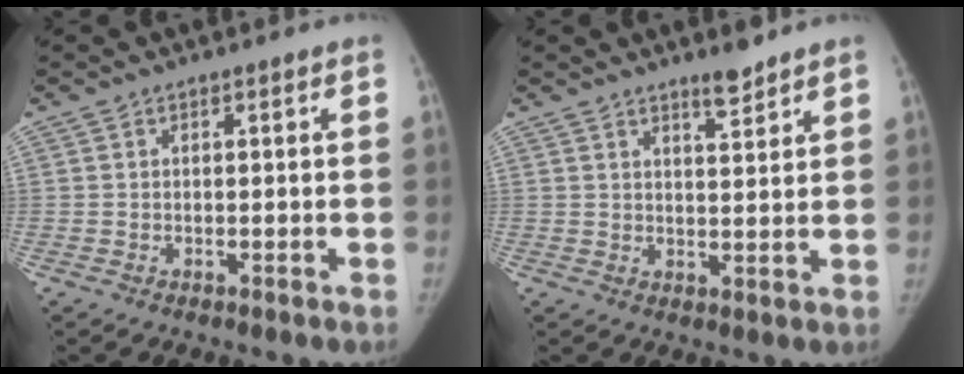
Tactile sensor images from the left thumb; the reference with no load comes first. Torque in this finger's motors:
{"motor_torque": [0.20, -0.54, 0.50, -0.37, 0.14]}